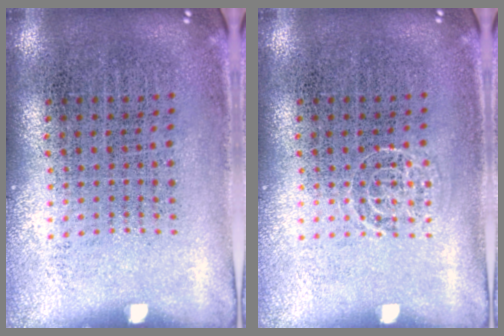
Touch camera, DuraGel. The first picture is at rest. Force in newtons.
{"total": 0.9, "press": 0.9, "slide": 0.2}